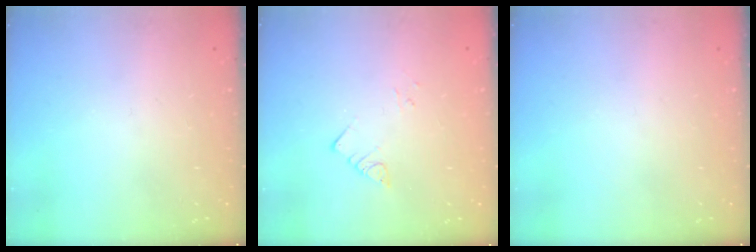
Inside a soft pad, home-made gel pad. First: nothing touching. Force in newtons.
{"total": 2.8, "press": 2.8, "slide": 0.2}
{"total": 0.0}